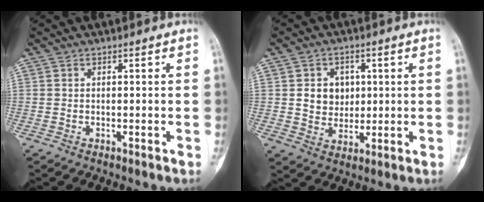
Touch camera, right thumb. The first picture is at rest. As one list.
[{"total": 6.9, "force": [1.1, 5.9, 3.4], "torque": [-0.016, -0.002, 0.023]}]